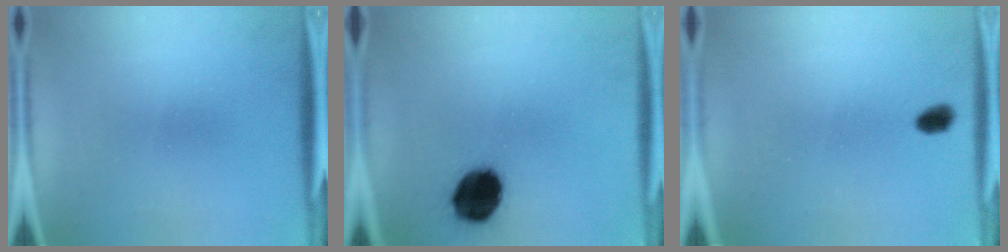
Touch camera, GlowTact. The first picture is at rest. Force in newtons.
{"total": 14.8}
{"total": 2.7}